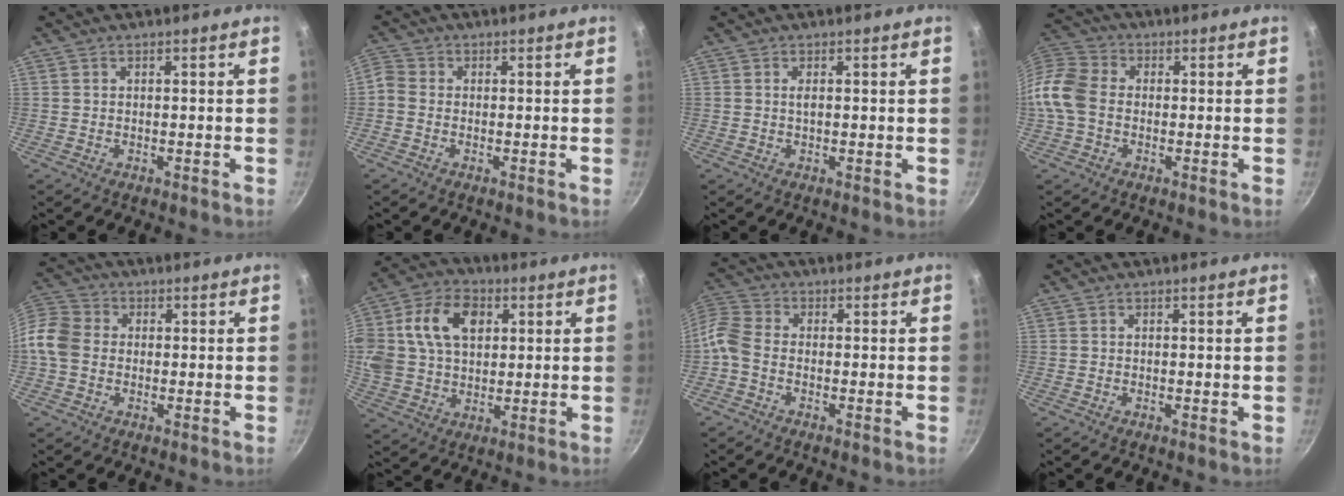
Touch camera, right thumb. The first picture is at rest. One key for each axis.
{"total": 3.1, "fx": -1.0, "fy": 2.5, "fz": 1.5, "tx": -0.037, "ty": 0.009, "tz": -0.036}
{"total": 1.2, "fx": 0.2, "fy": 0.4, "fz": 1.1, "tx": -0.018, "ty": 0.000, "tz": 0.001}
{"total": 9.7, "fx": -1.5, "fy": 7.4, "fz": 6.2, "tx": -0.113, "ty": 0.022, "tz": -0.053}
{"total": 10.4, "fx": -0.9, "fy": 8.6, "fz": 5.9, "tx": -0.109, "ty": 0.023, "tz": -0.039}
{"total": 19.7, "fx": 5.2, "fy": 14.1, "fz": 12.8, "tx": -0.254, "ty": 0.022, "tz": 0.086}
{"total": 7.6, "fx": -2.6, "fy": 5.3, "fz": 4.8, "tx": -0.115, "ty": 0.029, "tz": -0.074}
{"total": 0.0}